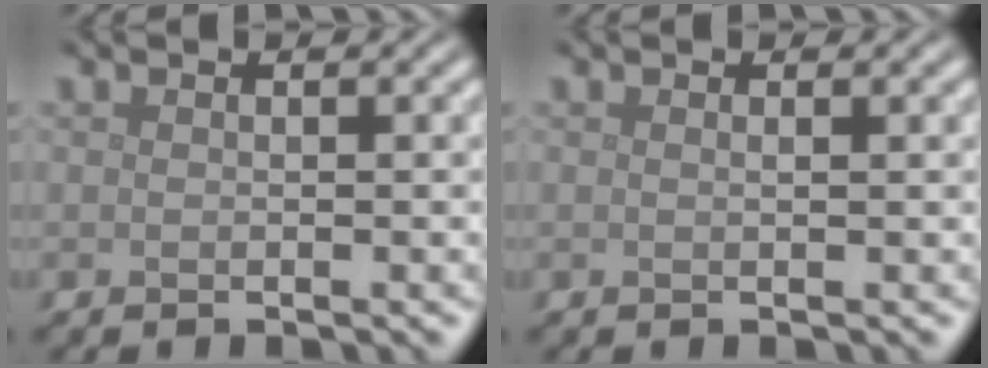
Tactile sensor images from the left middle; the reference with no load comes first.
{"total": 0.7, "force": [0.3, 0.2, 0.6], "torque": [-0.001, 0.002, 0.000]}